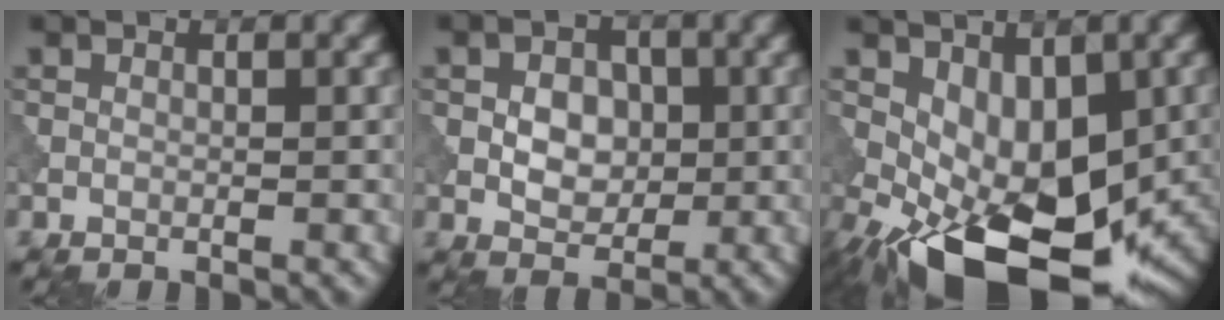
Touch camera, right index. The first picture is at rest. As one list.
[{"total": 4.0, "force": [0.0, 2.9, 2.8], "torque": [-0.042, -0.002, -0.002]}, {"total": 12.6, "force": [-3.3, 6.9, 10.0], "torque": [-0.152, -0.029, -0.045]}]